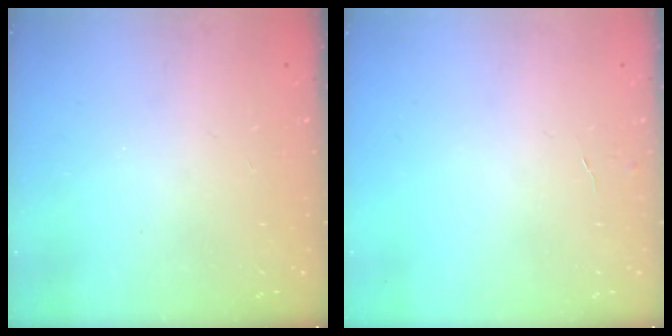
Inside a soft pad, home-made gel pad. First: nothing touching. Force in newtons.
{"total": 3.6, "press": 3.6, "slide": 0.3}